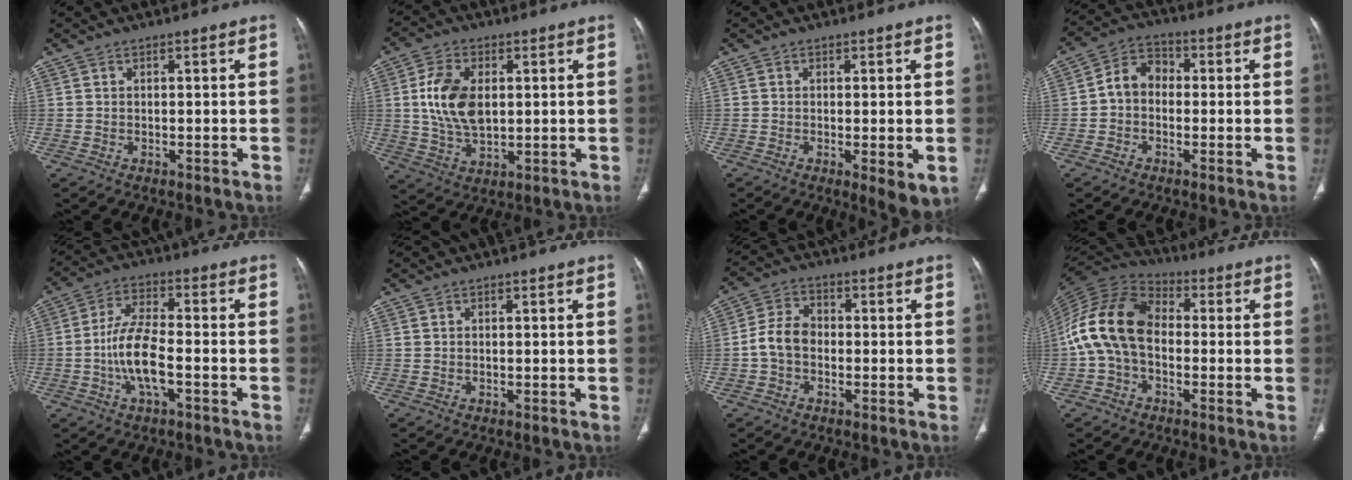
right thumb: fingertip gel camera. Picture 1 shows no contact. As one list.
[{"total": 11.1, "force": [1.6, 6.8, 8.7], "torque": [-0.162, -0.007, 0.037]}, {"total": 5.0, "force": [-1.1, 1.4, 4.6], "torque": [-0.073, -0.017, -0.016]}, {"total": 6.2, "force": [-0.6, 4.9, 3.7], "torque": [-0.047, 0.023, -0.028]}, {"total": 9.5, "force": [-2.8, 3.9, 8.2], "torque": [-0.166, 0.025, -0.055]}, {"total": 0.0}, {"total": 6.2, "force": [-1.2, 4.6, 4.0], "torque": [-0.067, 0.022, -0.033]}, {"total": 14.1, "force": [-1.2, 9.5, 10.4], "torque": [-0.202, 0.034, -0.035]}]